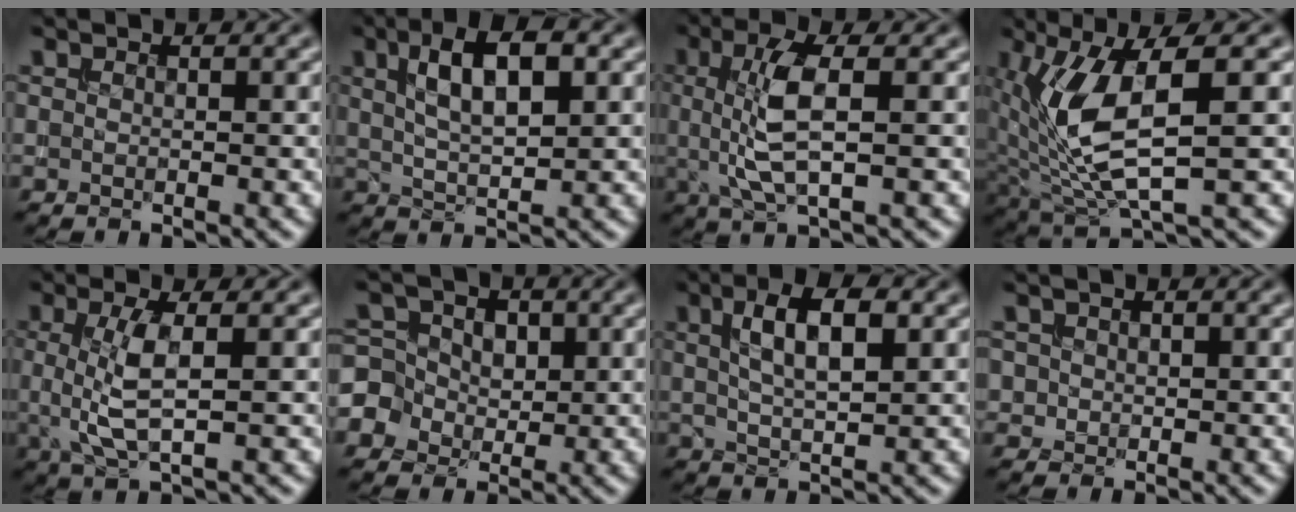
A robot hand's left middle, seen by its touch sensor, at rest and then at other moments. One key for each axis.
{"total": 6.4, "fx": 2.2, "fy": 2.4, "fz": 5.5, "tx": -0.096, "ty": 0.011, "tz": 0.036}
{"total": 5.3, "fx": 0.3, "fy": 1.6, "fz": 5.0, "tx": -0.107, "ty": 0.005, "tz": 0.007}
{"total": 7.7, "fx": 1.0, "fy": 2.5, "fz": 7.2, "tx": -0.163, "ty": -0.006, "tz": 0.027}
{"total": 4.3, "fx": 0.2, "fy": 1.2, "fz": 4.2, "tx": -0.092, "ty": 0.002, "tz": 0.005}
{"total": 6.0, "fx": 0.3, "fy": 5.5, "fz": 2.2, "tx": -0.037, "ty": 0.043, "tz": -0.011}
{"total": 5.5, "fx": 1.7, "fy": 1.9, "fz": 4.9, "tx": -0.087, "ty": 0.009, "tz": 0.028}
{"total": 1.2, "fx": 0.1, "fy": 1.1, "fz": 0.2, "tx": -0.002, "ty": -0.002, "tz": 0.009}